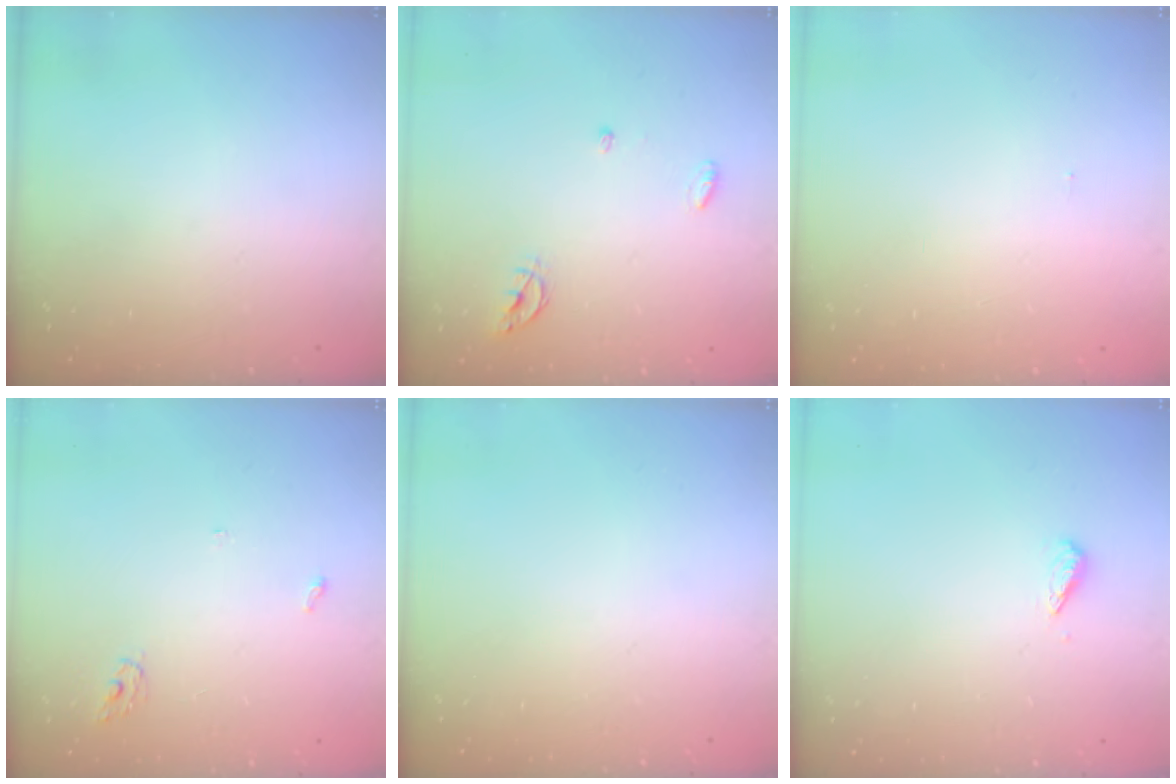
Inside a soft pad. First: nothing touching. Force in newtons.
{"total": 5.1, "press": 5.1, "slide": 0.6}
{"total": 6.0, "press": 0.9, "slide": 5.9}
{"total": 3.4, "press": 3.3, "slide": 0.3}
{"total": 0.0}
{"total": 2.7, "press": 2.7, "slide": 0.6}